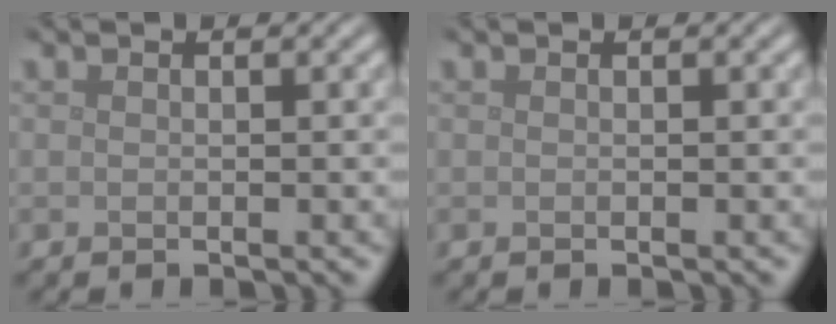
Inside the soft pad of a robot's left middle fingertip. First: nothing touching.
{"total": 0.0}